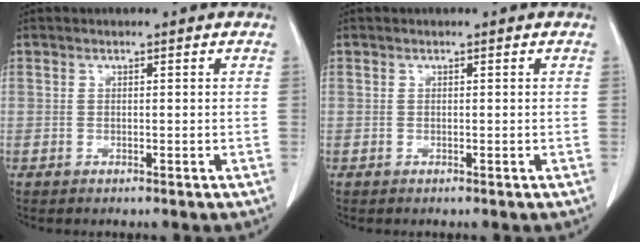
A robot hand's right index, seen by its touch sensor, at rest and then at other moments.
{"total": 0.0}